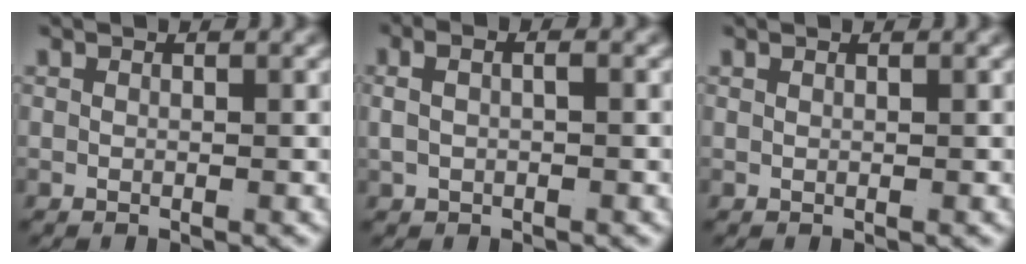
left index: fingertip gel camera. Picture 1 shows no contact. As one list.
[{"total": 2.2, "force": [0.1, 1.1, 1.9], "torque": [-0.037, 0.002, 0.006]}, {"total": 0.6, "force": [0.3, -0.5, 0.0], "torque": [0.002, 0.000, 0.010]}]